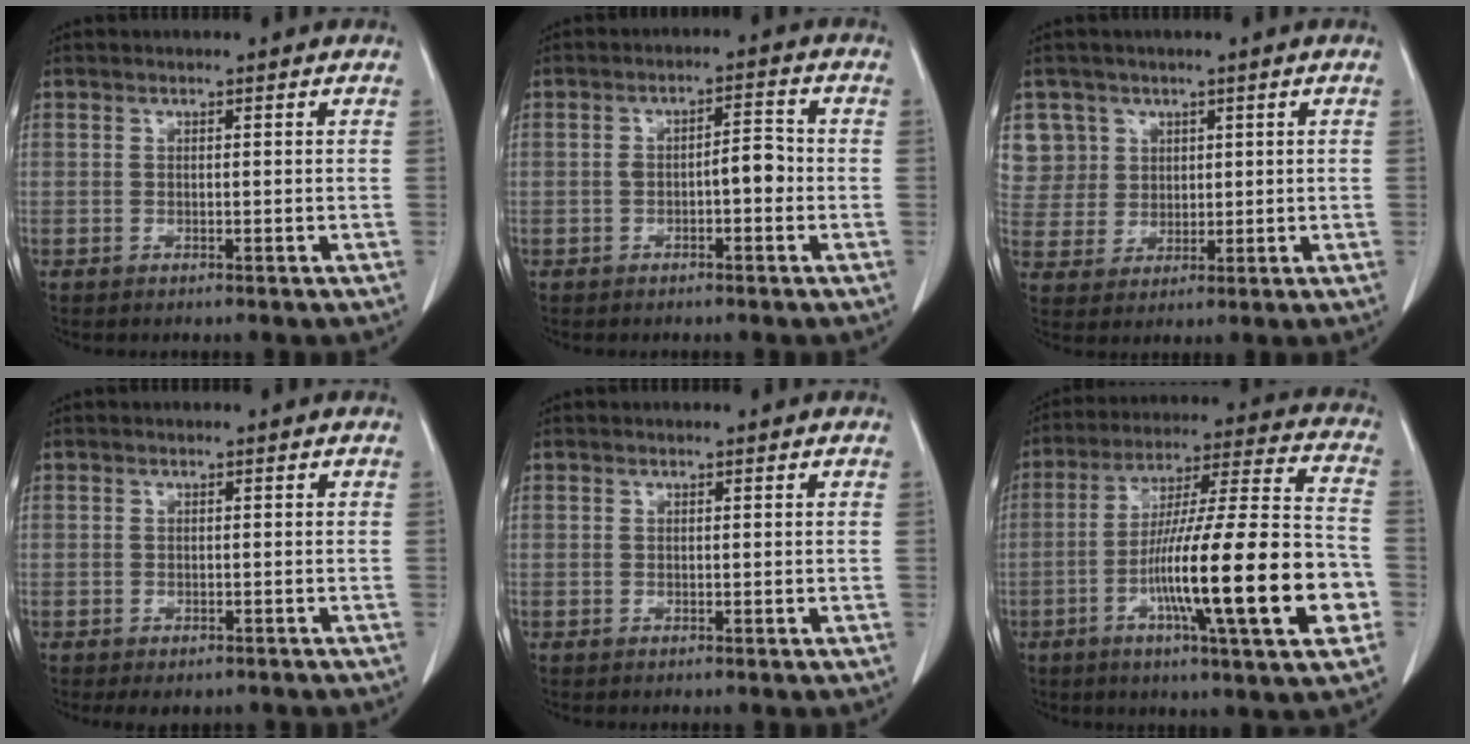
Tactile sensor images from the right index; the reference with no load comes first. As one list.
[{"total": 4.0, "force": [-0.9, 1.3, 3.7], "torque": [-0.057, 0.022, -0.010]}, {"total": 7.4, "force": [3.5, 6.5, -0.2], "torque": [0.010, 0.016, 0.081]}, {"total": 3.3, "force": [-2.5, 1.9, 0.8], "torque": [-0.001, 0.002, -0.032]}, {"total": 0.0}, {"total": 22.8, "force": [-6.7, 1.1, 21.8], "torque": [-0.332, -0.007, -0.107]}]